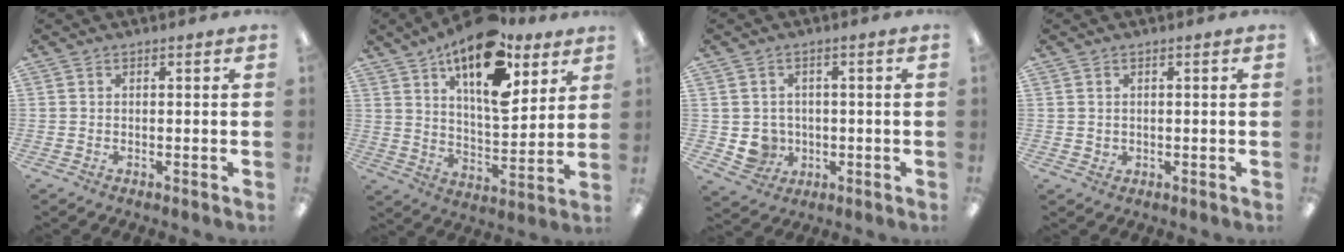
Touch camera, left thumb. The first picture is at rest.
{"total": 19.7, "force": [12.2, 8.3, 13.0], "torque": [-0.201, -0.064, 0.203]}
{"total": 5.1, "force": [0.0, 5.0, 1.1], "torque": [-0.030, 0.008, 0.006]}
{"total": 1.3, "force": [0.7, 1.1, 0.2], "torque": [-0.005, 0.003, 0.012]}